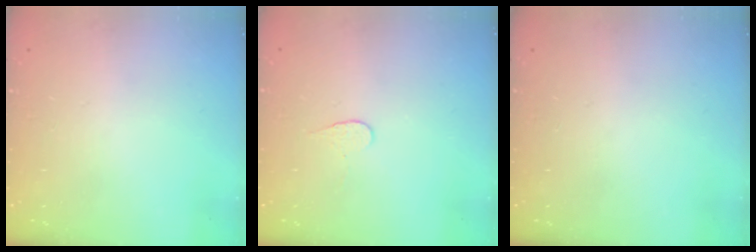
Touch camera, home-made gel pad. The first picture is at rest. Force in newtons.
{"total": 3.7, "press": 3.7, "slide": 0.4}
{"total": 0.0}